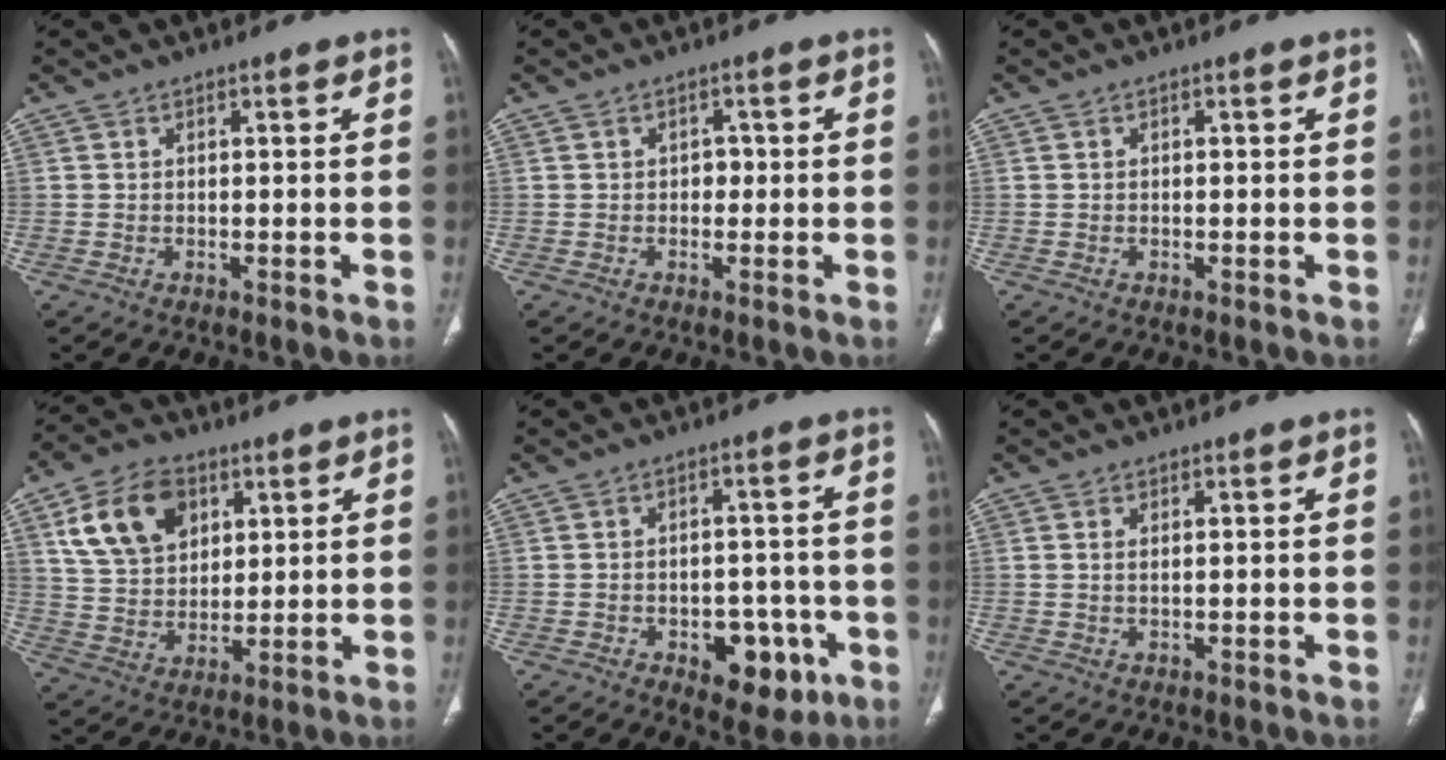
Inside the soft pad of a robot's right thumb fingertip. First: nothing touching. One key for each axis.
{"total": 1.7, "fx": -0.1, "fy": 1.4, "fz": 1.0, "tx": -0.003, "ty": 0.005, "tz": -0.005}
{"total": 0.0}
{"total": 14.2, "fx": 5.9, "fy": 9.8, "fz": 8.5, "tx": -0.127, "ty": -0.009, "tz": 0.112}
{"total": 9.4, "fx": -3.8, "fy": 5.7, "fz": 6.4, "tx": -0.049, "ty": 0.022, "tz": -0.040}
{"total": 0.8, "fx": 0.2, "fy": 0.3, "fz": 0.7, "tx": -0.019, "ty": 0.003, "tz": 0.007}